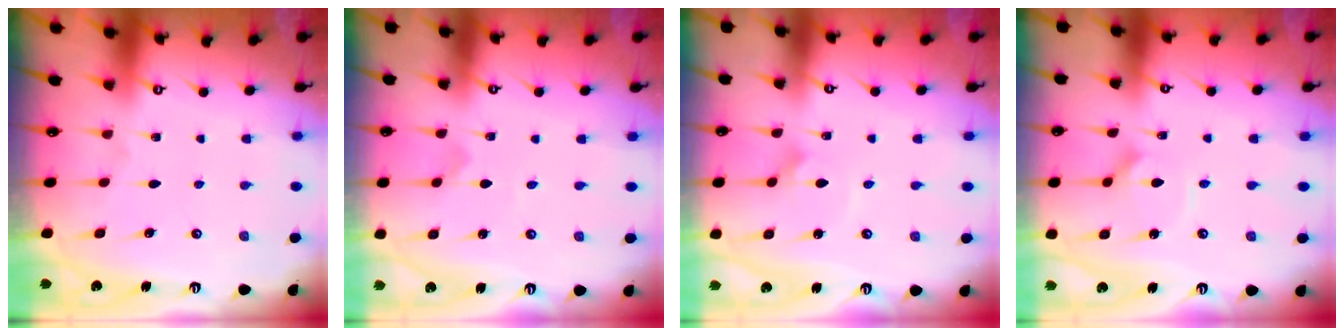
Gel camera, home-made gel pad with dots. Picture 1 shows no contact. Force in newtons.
{"total": 0.0}
{"total": 1.3, "press": 1.3, "slide": 0.0}
{"total": 4.1, "press": 4.1, "slide": 0.3}